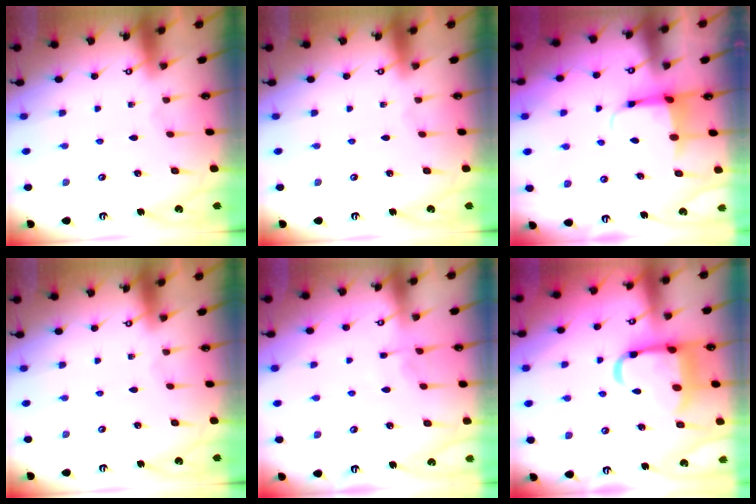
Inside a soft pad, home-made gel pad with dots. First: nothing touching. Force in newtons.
{"total": 0.0}
{"total": 4.6, "press": 4.5, "slide": 0.8}
{"total": 0.0}
{"total": 3.2, "press": 3.2, "slide": 0.5}
{"total": 14.8, "press": 14.7, "slide": 1.7}